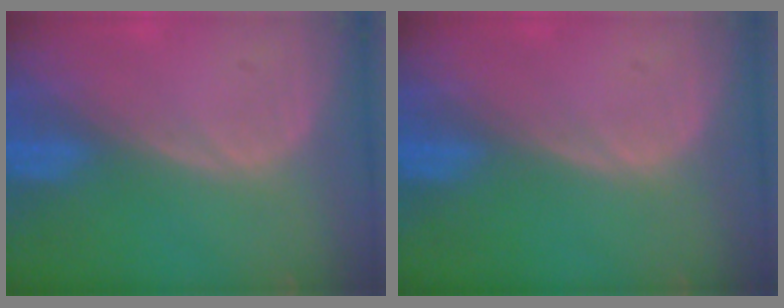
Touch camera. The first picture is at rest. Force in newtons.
{"total": 0.0}